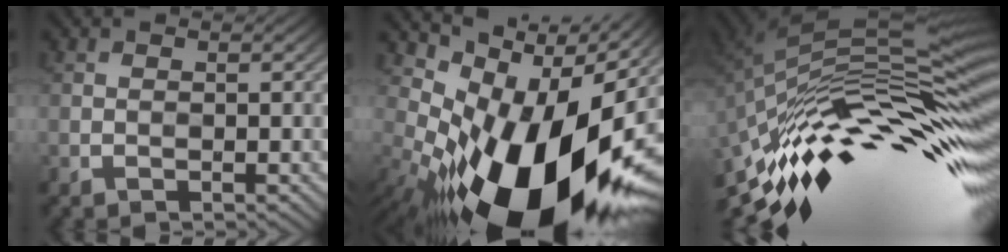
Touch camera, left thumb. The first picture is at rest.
{"total": 20.1, "force": [-3.4, 10.6, 16.8], "torque": [-0.288, -0.012, -0.067]}
{"total": 18.1, "force": [-5.5, 4.8, 16.6], "torque": [-0.307, 0.018, -0.127]}